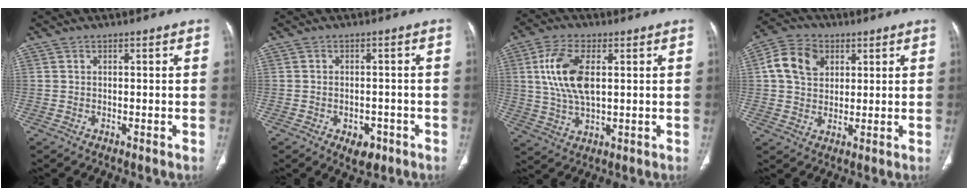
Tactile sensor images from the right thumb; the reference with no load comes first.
{"total": 4.3, "force": [-2.2, 2.8, 2.5], "torque": [-0.023, 0.010, -0.022]}
{"total": 11.3, "force": [2.4, 5.6, 9.5], "torque": [-0.198, -0.002, 0.048]}
{"total": 9.4, "force": [2.9, 7.2, 5.2], "torque": [-0.083, 0.002, 0.049]}